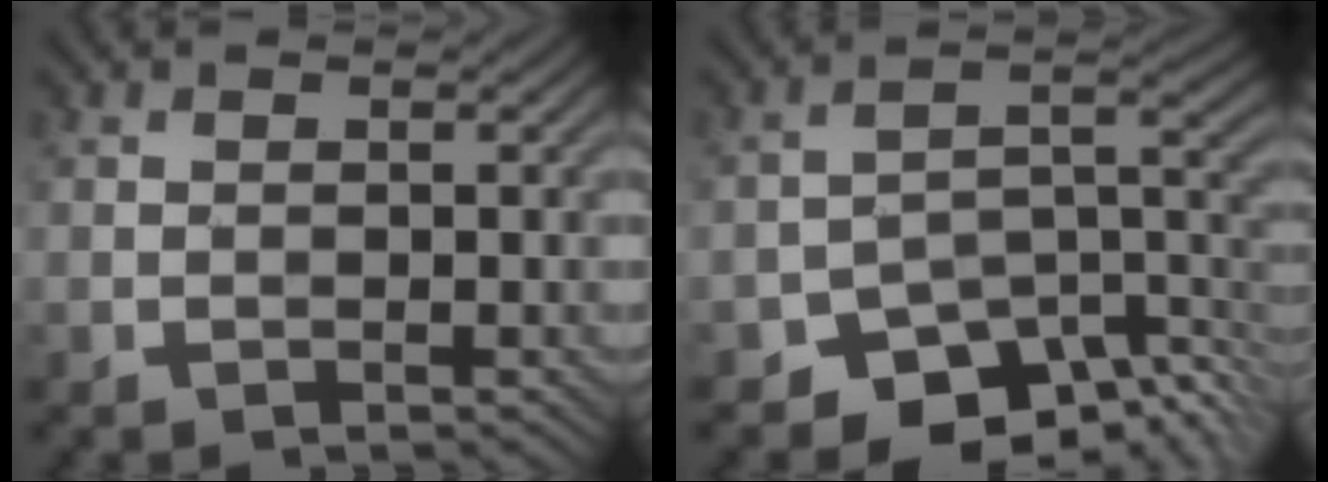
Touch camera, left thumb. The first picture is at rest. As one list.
[{"total": 9.6, "force": [-6.5, 5.3, 4.8], "torque": [-0.050, -0.015, -0.117]}]